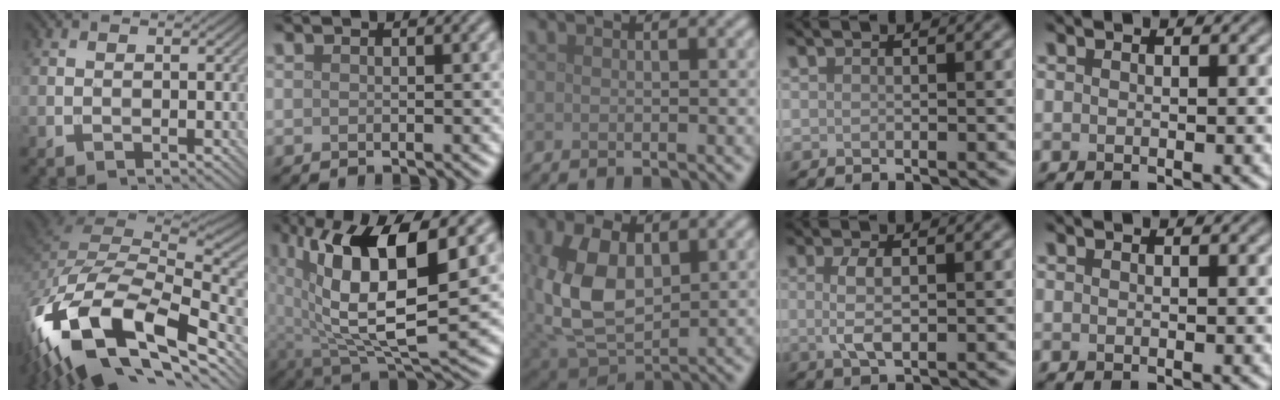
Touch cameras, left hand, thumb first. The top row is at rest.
{"thumb": {"total": 18.8, "force": [-9.5, 9.0, 13.5], "torque": [-0.298, -0.036, -0.158]}, "index": {"total": 13.1, "force": [3.1, 5.3, 11.6], "torque": [-0.205, -0.011, 0.062]}, "middle": {"total": 8.8, "force": [0.9, 5.6, 6.7], "torque": [-0.167, -0.006, 0.023]}, "ring": {"total": 2.8, "force": [0.2, 1.1, 2.6], "torque": [-0.059, -0.002, 0.002]}}